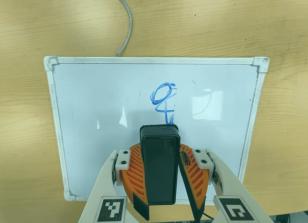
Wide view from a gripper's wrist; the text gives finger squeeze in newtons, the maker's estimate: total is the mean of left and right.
{"total": 10.2, "left": 9.8, "right": 10.6}